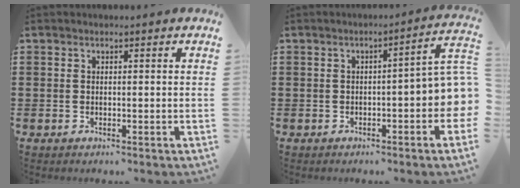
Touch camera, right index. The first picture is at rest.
{"total": 5.2, "force": [-1.1, 1.2, 4.9], "torque": [-0.069, -0.009, -0.024]}